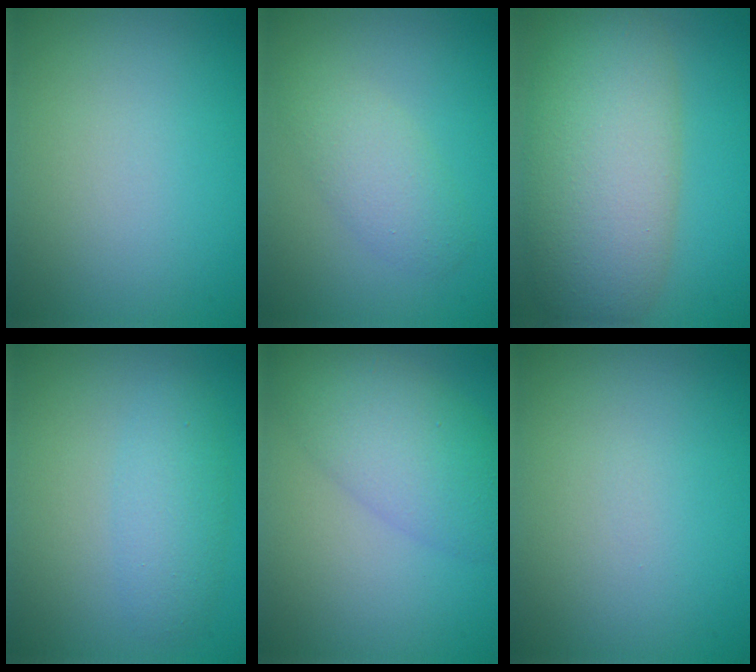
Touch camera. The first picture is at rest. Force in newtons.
{"total": 2.7, "press": 2.7, "slide": 0.2}
{"total": 9.6, "press": 9.6, "slide": 0.3}
{"total": 2.7, "press": 2.7, "slide": 0.0}
{"total": 5.6, "press": 5.6, "slide": 0.2}
{"total": 0.0}